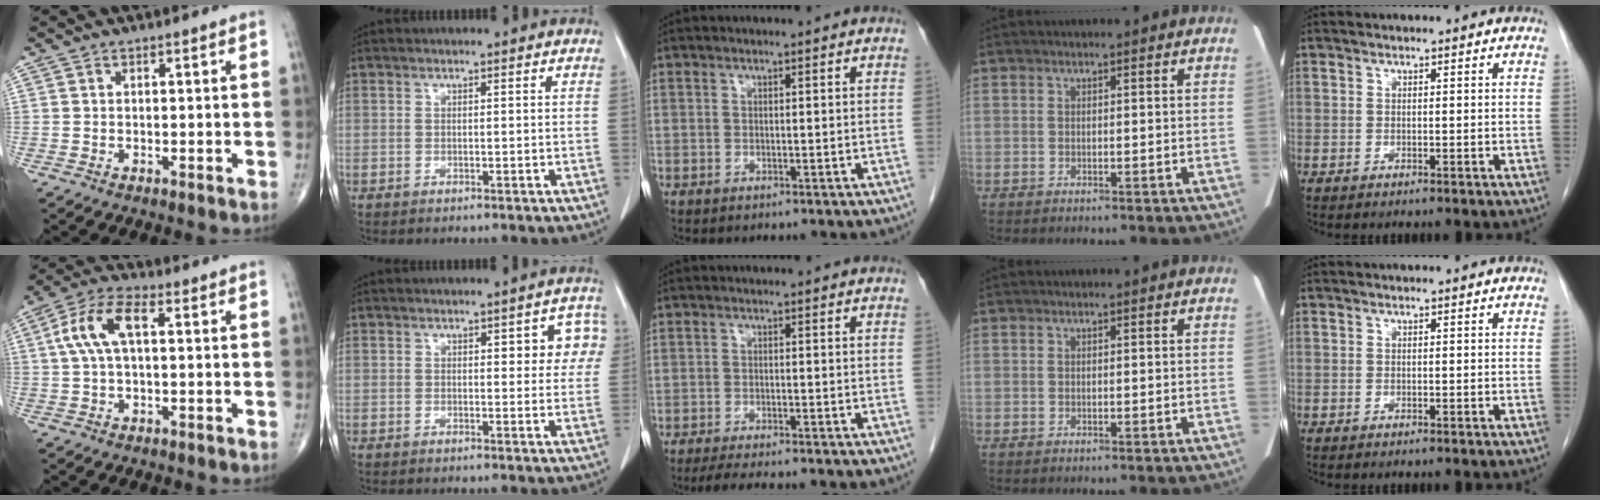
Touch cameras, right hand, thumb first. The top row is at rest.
{"thumb": {"total": 9.1, "force": [1.7, 4.1, 7.9], "torque": [-0.167, 0.031, 0.027]}, "index": {"total": 5.5, "force": [1.7, 2.5, 4.6], "torque": [-0.034, 0.017, 0.016]}, "middle": {"total": 6.7, "force": [-5.7, 0.6, 3.5], "torque": [-0.048, -0.013, -0.084]}}